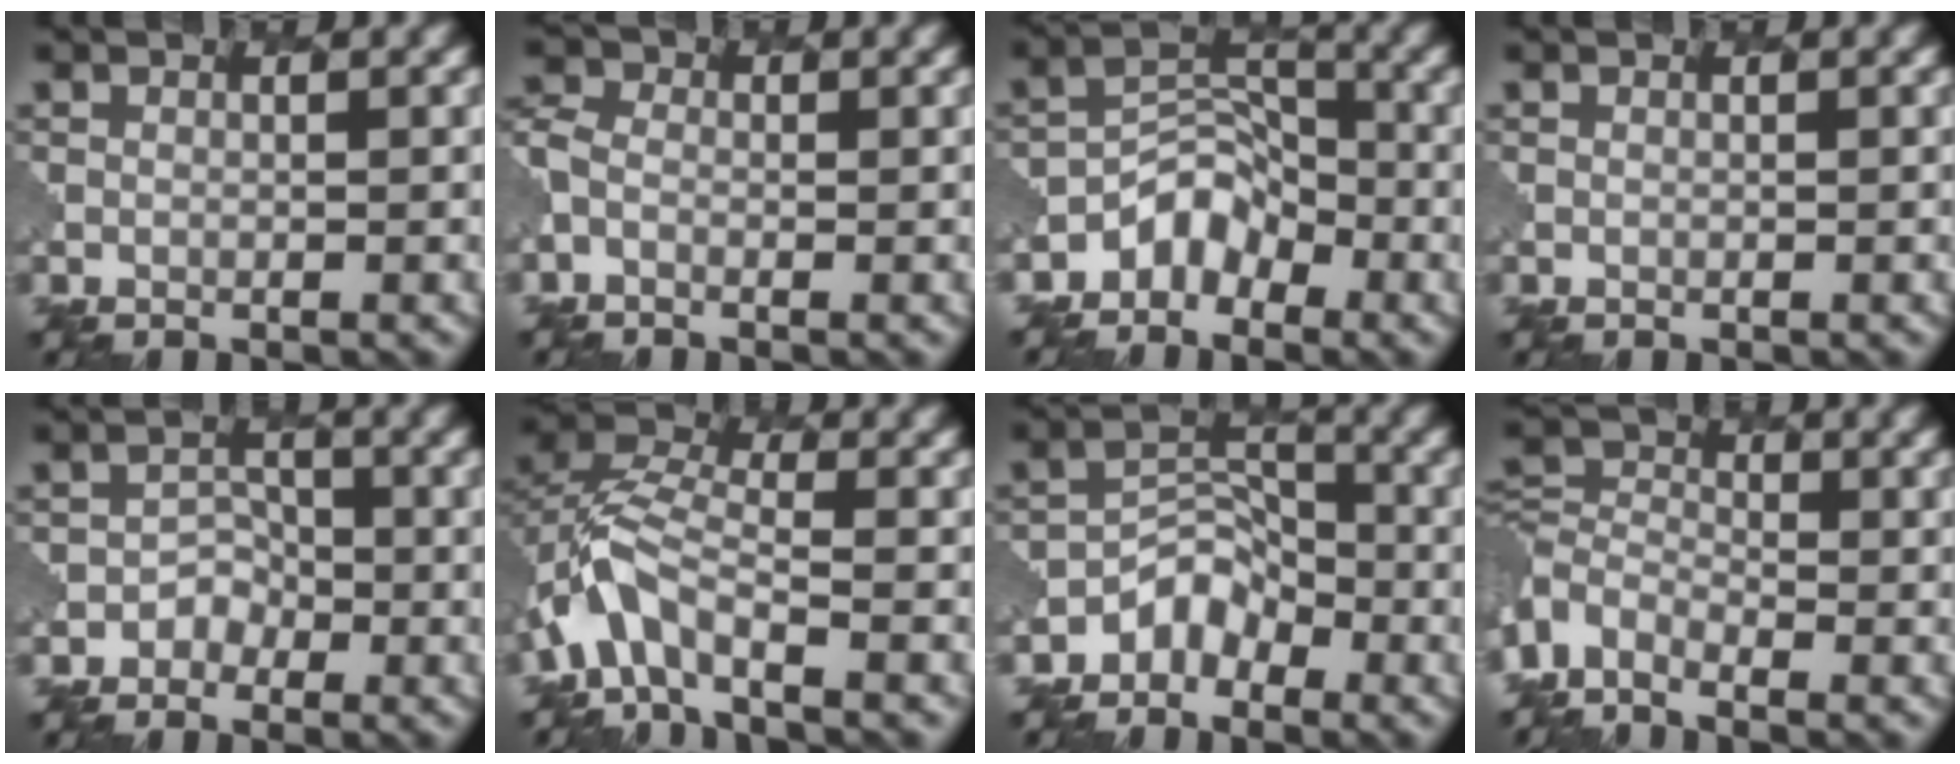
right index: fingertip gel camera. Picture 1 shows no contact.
{"total": 1.8, "force": [-0.8, 1.3, 0.9], "torque": [-0.020, -0.004, -0.024]}
{"total": 3.4, "force": [-2.4, 2.2, 1.1], "torque": [-0.007, 0.007, -0.050]}
{"total": 0.0}
{"total": 1.5, "force": [-0.8, 1.3, 0.3], "torque": [0.004, 0.008, -0.017]}
{"total": 5.7, "force": [-2.7, 2.9, 4.2], "torque": [-0.084, 0.007, -0.063]}
{"total": 3.0, "force": [-2.2, 1.9, 0.9], "torque": [-0.005, 0.007, -0.046]}
{"total": 4.0, "force": [-2.4, 2.3, 2.1], "torque": [-0.041, 0.000, -0.064]}